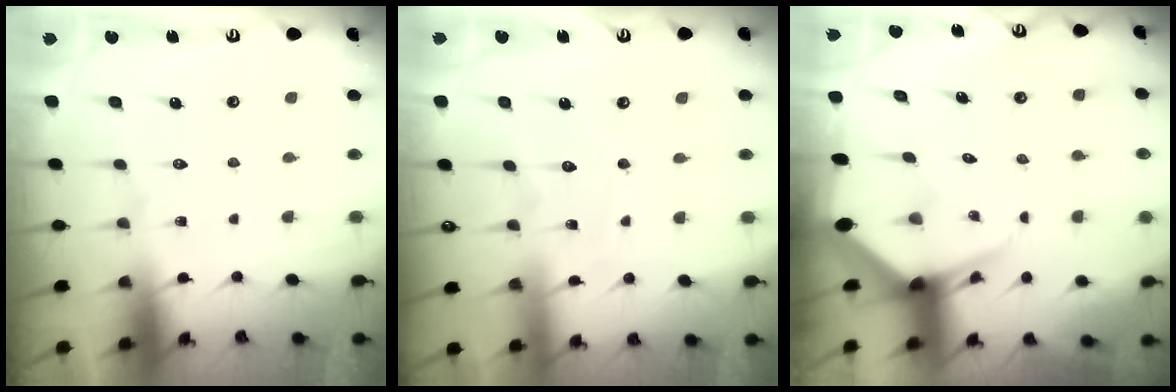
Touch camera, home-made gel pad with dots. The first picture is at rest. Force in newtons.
{"total": 3.7, "press": 3.7, "slide": 0.5}
{"total": 5.3, "press": 5.3, "slide": 0.7}